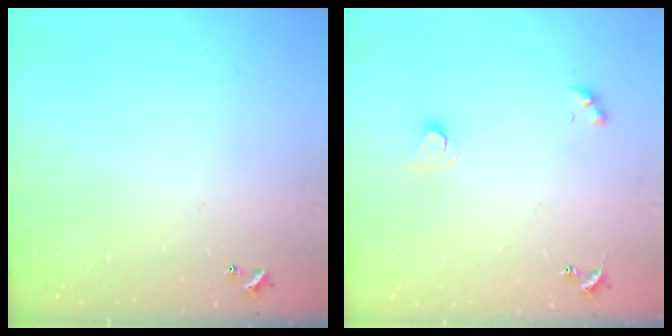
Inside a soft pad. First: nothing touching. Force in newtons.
{"total": 1.7, "press": 1.7, "slide": 0.3}